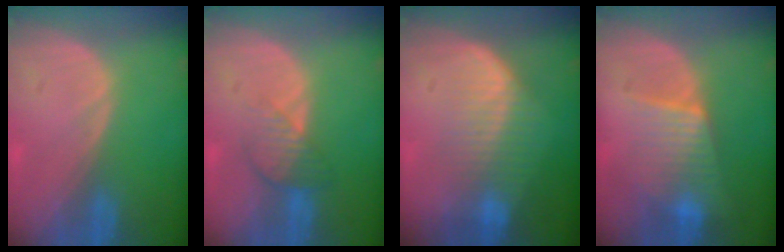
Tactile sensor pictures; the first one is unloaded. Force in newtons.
{"total": 4.3, "press": 3.7, "slide": 2.1}
{"total": 7.2, "press": 6.6, "slide": 2.8}
{"total": 6.4, "press": 6.3, "slide": 0.7}